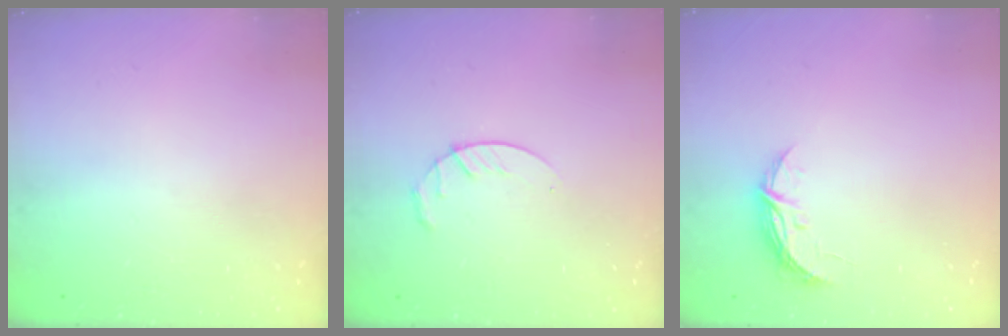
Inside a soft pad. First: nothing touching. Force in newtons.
{"total": 4.0, "press": 4.0, "slide": 0.6}
{"total": 4.6, "press": 4.6, "slide": 0.4}